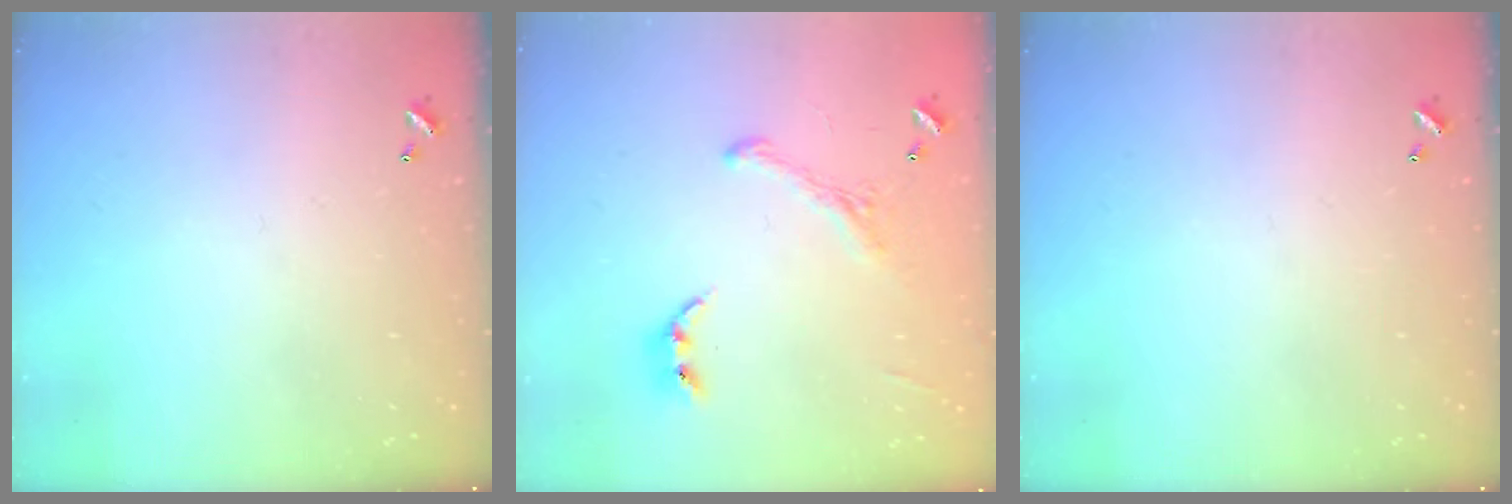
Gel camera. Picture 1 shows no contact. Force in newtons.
{"total": 1.9, "press": 1.6, "slide": 1.0}
{"total": 0.0}